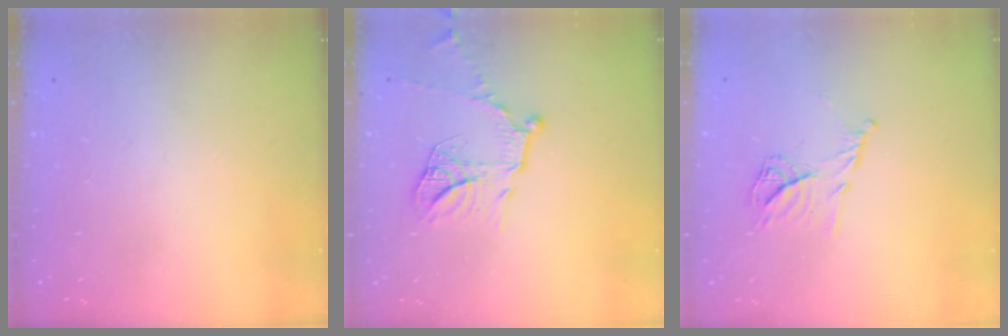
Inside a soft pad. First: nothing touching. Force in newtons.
{"total": 13.4, "press": 13.3, "slide": 1.2}
{"total": 9.8, "press": 9.8, "slide": 0.6}